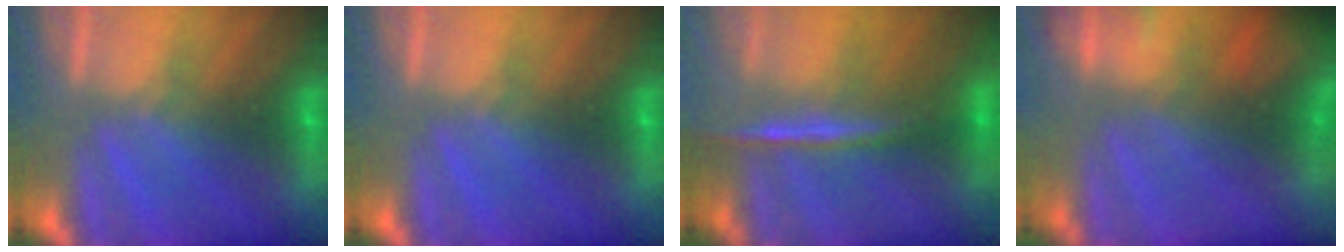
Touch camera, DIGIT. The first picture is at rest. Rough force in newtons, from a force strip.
{"total": 0.0}
{"total": 2.0}
{"total": 7.7}